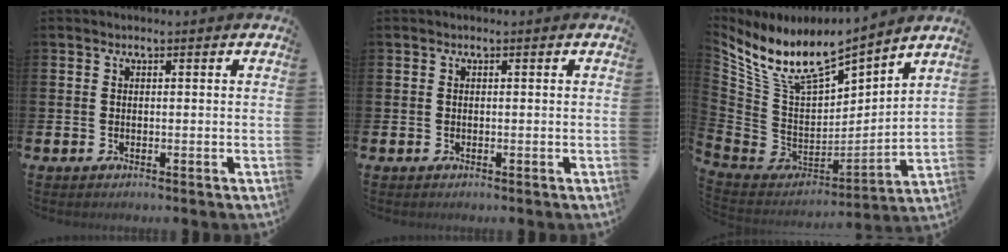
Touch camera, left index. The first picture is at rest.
{"total": 0.0}
{"total": 10.4, "force": [9.1, 2.5, 4.4], "torque": [-0.134, -0.056, 0.161]}